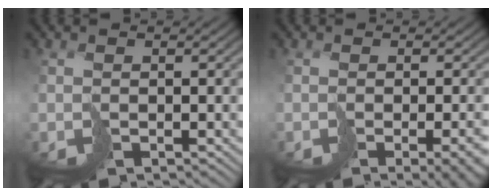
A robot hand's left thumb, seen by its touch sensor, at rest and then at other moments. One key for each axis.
{"total": 6.0, "fx": -2.4, "fy": 1.9, "fz": 5.2, "tx": -0.055, "ty": -0.009, "tz": -0.026}